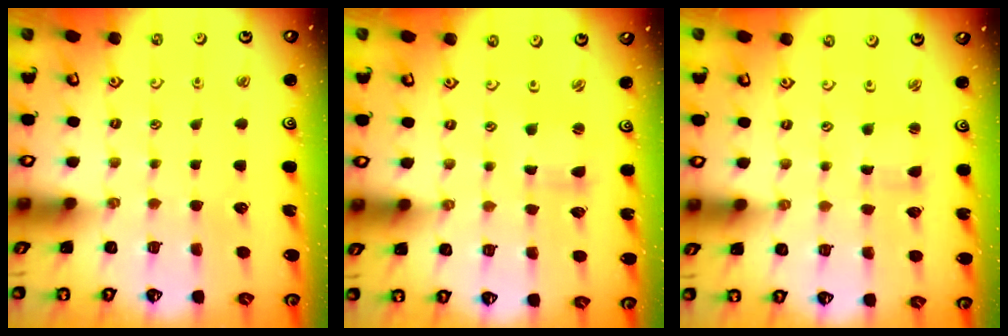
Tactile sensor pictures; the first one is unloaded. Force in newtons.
{"total": 1.0, "press": 1.0, "slide": 0.2}
{"total": 1.8, "press": 1.8, "slide": 0.3}